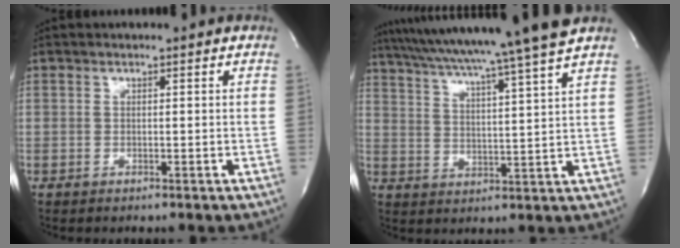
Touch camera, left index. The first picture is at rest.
{"total": 18.2, "force": [15.6, -2.6, 9.0], "torque": [-0.159, -0.024, 0.224]}